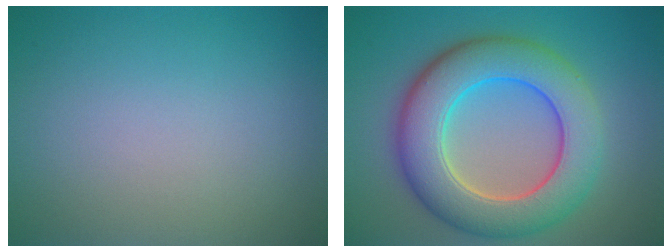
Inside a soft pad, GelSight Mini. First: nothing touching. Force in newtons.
{"total": 9.5, "press": 9.5, "slide": 0.3}